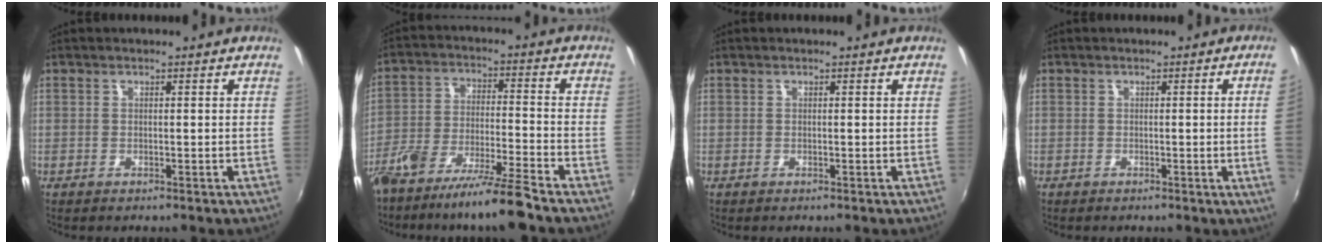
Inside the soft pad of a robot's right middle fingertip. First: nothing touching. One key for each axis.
{"total": 11.7, "fx": -9.6, "fy": -0.3, "fz": 6.6, "tx": -0.137, "ty": -0.014, "tz": -0.172}
{"total": 0.0}
{"total": 3.9, "fx": 0.3, "fy": -2.1, "fz": 3.3, "tx": -0.053, "ty": -0.010, "tz": 0.009}